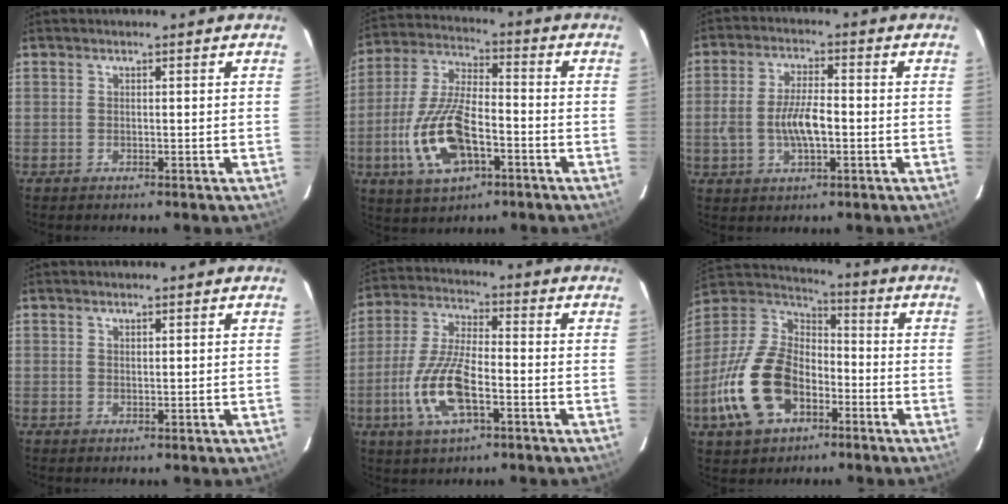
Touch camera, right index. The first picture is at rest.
{"total": 15.5, "force": [-5.4, 6.8, 12.9], "torque": [-0.281, -0.004, -0.097]}
{"total": 8.3, "force": [-1.4, 3.6, 7.3], "torque": [-0.146, 0.003, -0.024]}
{"total": 0.7, "force": [0.6, 0.3, 0.3], "torque": [-0.005, 0.001, 0.010]}
{"total": 12.8, "force": [-4.5, 4.5, 11.1], "torque": [-0.238, -0.005, -0.087]}
{"total": 20.2, "force": [-8.0, 12.6, 13.6], "torque": [-0.314, 0.000, -0.141]}